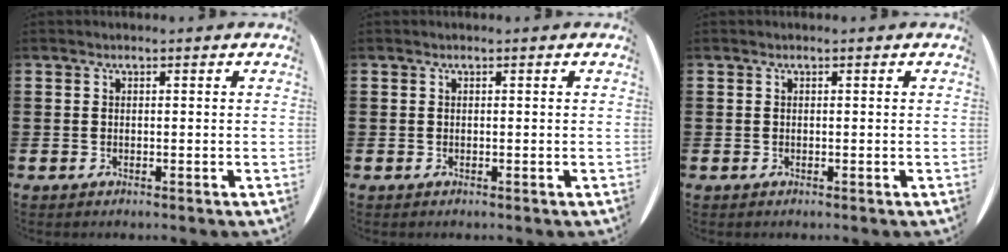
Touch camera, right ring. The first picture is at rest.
{"total": 0.0}
{"total": 0.0}